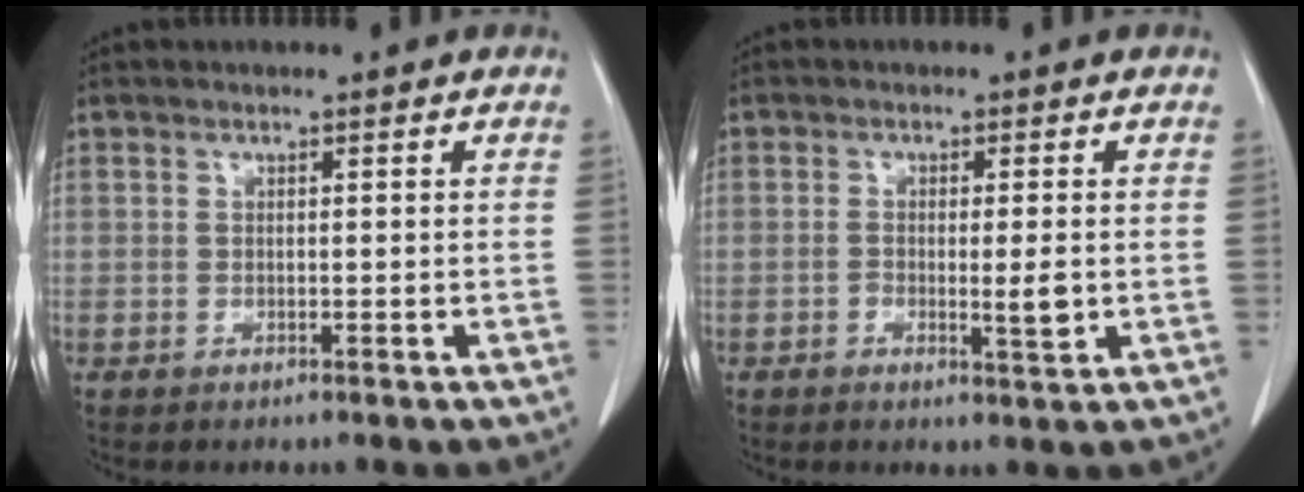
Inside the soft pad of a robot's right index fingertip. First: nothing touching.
{"total": 3.3, "force": [-0.5, 0.6, 3.2], "torque": [-0.051, -0.002, -0.005]}